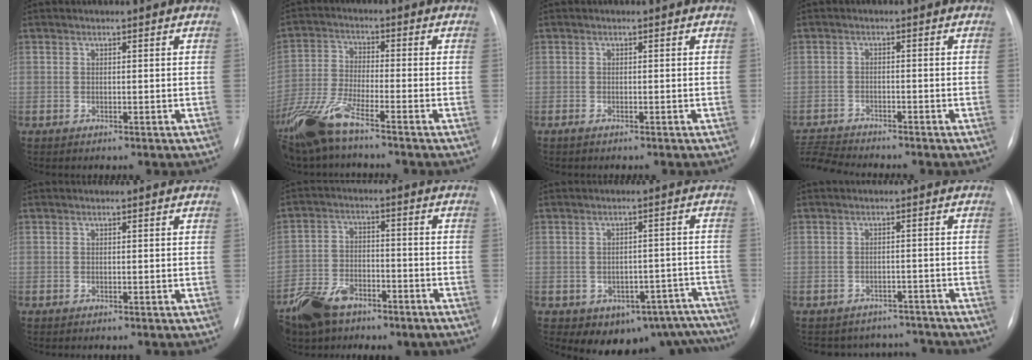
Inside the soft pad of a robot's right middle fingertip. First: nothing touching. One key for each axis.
{"total": 10.2, "fx": -7.6, "fy": 1.1, "fz": 6.7, "tx": -0.154, "ty": -0.025, "tz": -0.150}
{"total": 0.8, "fx": -0.6, "fy": 0.1, "fz": 0.5, "tx": -0.014, "ty": -0.002, "tz": -0.009}
{"total": 5.5, "fx": -5.4, "fy": -0.9, "fz": 0.3, "tx": -0.009, "ty": -0.013, "tz": -0.099}
{"total": 0.0}
{"total": 11.9, "fx": -8.0, "fy": 6.7, "fz": 5.7, "tx": -0.123, "ty": 0.010, "tz": -0.132}
{"total": 14.1, "fx": -10.8, "fy": 8.0, "fz": 4.2, "tx": -0.022, "ty": 0.044, "tz": -0.117}
{"total": 8.8, "fx": -8.2, "fy": 3.1, "fz": 0.0, "tx": 0.001, "ty": 0.023, "tz": -0.095}